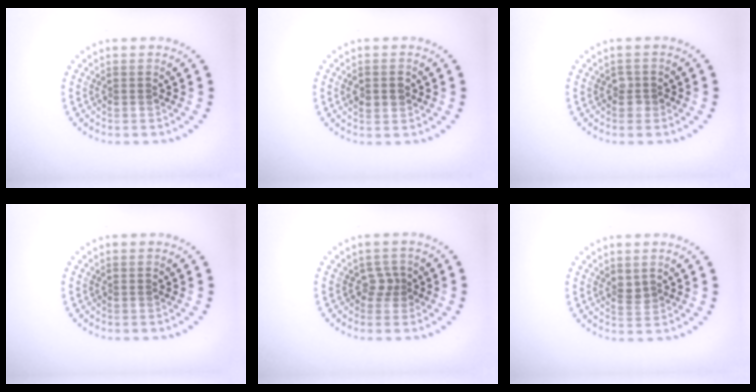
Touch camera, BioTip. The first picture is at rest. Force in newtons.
{"total": 2.3, "press": 2.3, "slide": 0.2}
{"total": 1.1, "press": 1.1, "slide": 0.4}
{"total": 0.0}
{"total": 1.3, "press": 1.1, "slide": 0.8}
{"total": 1.2, "press": 1.0, "slide": 0.6}